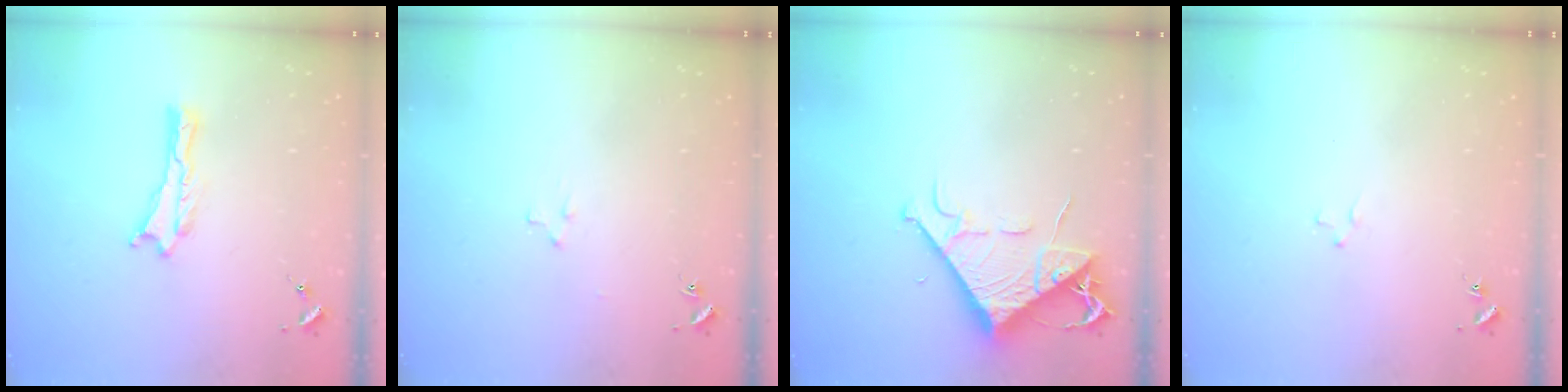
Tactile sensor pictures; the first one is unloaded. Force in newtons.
{"total": 2.2, "press": 2.2, "slide": 0.2}
{"total": 8.4, "press": 8.3, "slide": 1.1}
{"total": 1.2, "press": 1.2, "slide": 0.2}